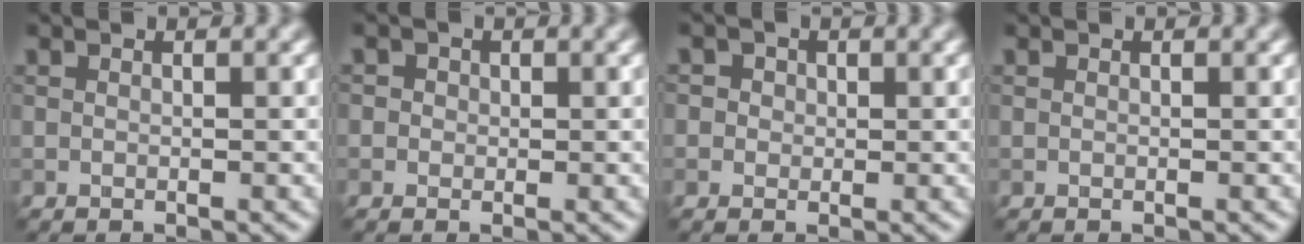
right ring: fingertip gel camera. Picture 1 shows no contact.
{"total": 1.5, "force": [0.5, 1.3, 0.5], "torque": [0.001, 0.004, -0.001]}
{"total": 2.5, "force": [1.0, 2.1, 0.9], "torque": [-0.003, 0.009, 0.003]}
{"total": 0.0}